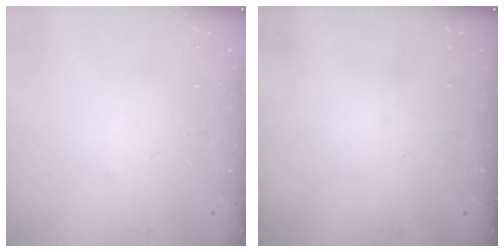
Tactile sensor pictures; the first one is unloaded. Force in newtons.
{"total": 0.0}